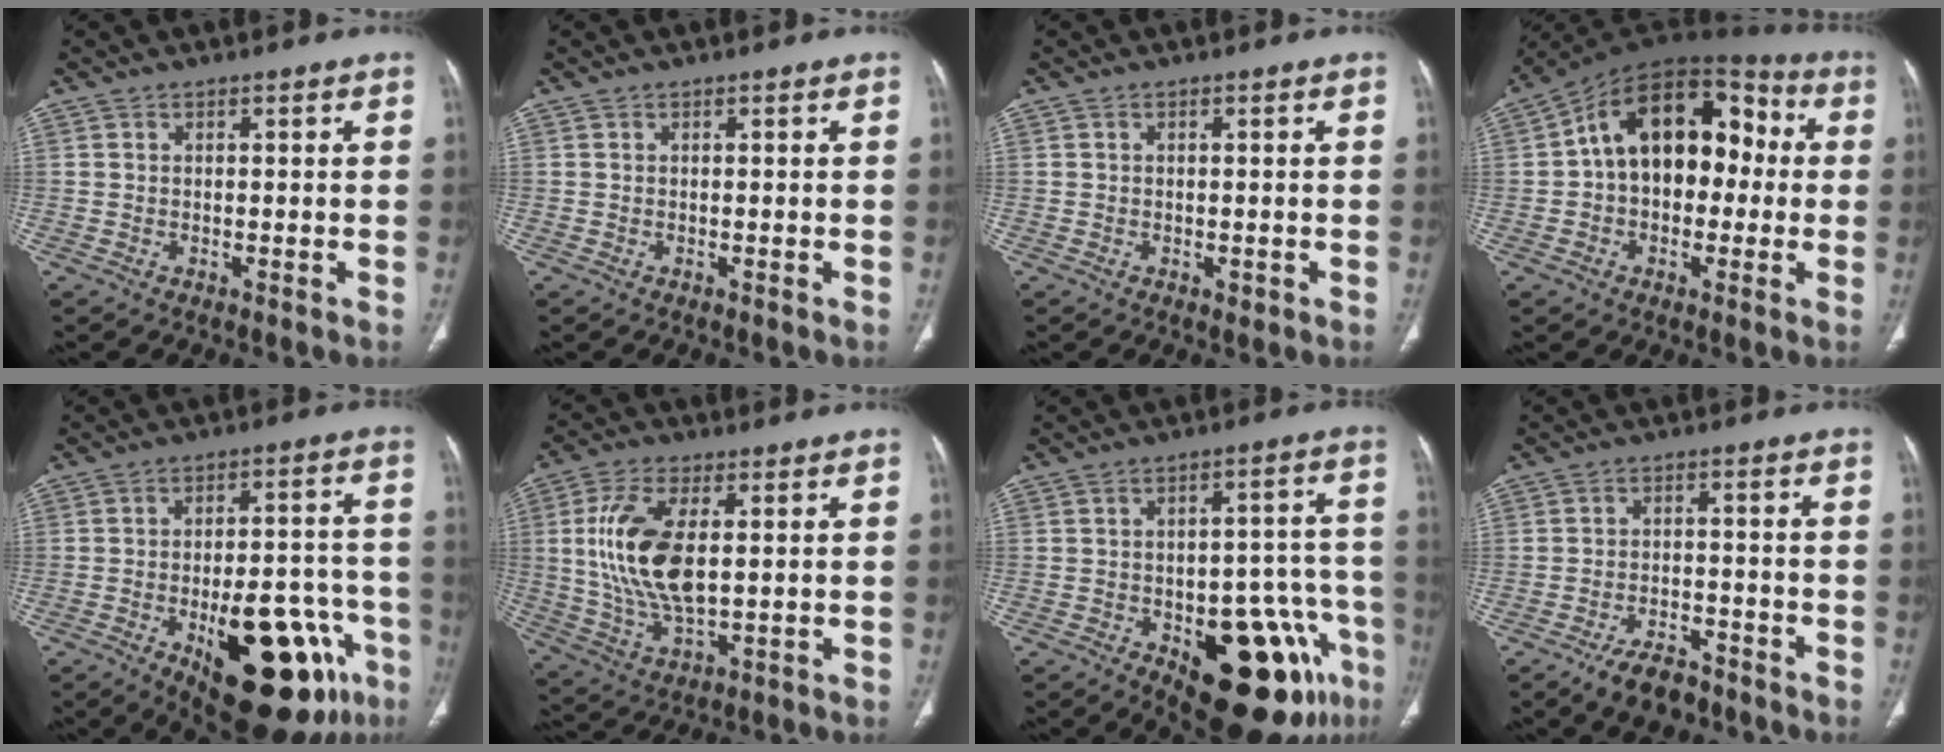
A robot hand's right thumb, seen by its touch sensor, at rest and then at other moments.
{"total": 0.0}
{"total": 0.9, "force": [-0.2, 0.6, 0.6], "torque": [-0.008, -0.001, -0.001]}
{"total": 18.0, "force": [1.0, 11.8, 13.5], "torque": [-0.168, 0.056, 0.006]}
{"total": 25.5, "force": [-10.9, 11.1, 20.2], "torque": [-0.204, 0.042, -0.134]}
{"total": 15.0, "force": [1.9, 7.2, 13.1], "torque": [-0.269, -0.010, 0.043]}
{"total": 21.3, "force": [-9.6, 8.9, 16.9], "torque": [-0.163, 0.053, -0.111]}
{"total": 6.8, "force": [-5.0, 3.1, 3.4], "torque": [-0.053, 0.025, -0.082]}